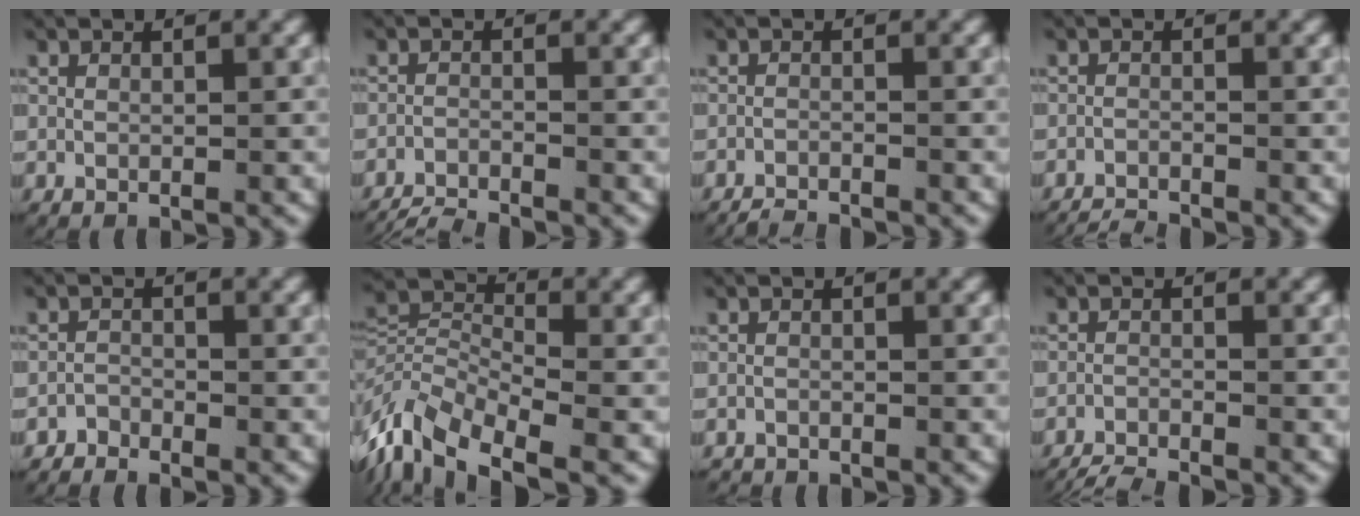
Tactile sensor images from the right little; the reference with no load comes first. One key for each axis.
{"total": 4.4, "fx": -4.3, "fy": 1.1, "fz": 0.6, "tx": -0.016, "ty": -0.017, "tz": -0.068}
{"total": 2.8, "fx": -2.7, "fy": 0.5, "fz": 0.2, "tx": -0.006, "ty": -0.011, "tz": -0.044}
{"total": 3.2, "fx": -3.1, "fy": 0.7, "fz": 0.3, "tx": -0.010, "ty": -0.014, "tz": -0.050}
{"total": 1.6, "fx": -1.5, "fy": 0.6, "fz": -0.2, "tx": -0.002, "ty": -0.008, "tz": -0.030}
{"total": 9.4, "fx": -4.3, "fy": 6.7, "fz": 5.1, "tx": -0.124, "ty": -0.044, "tz": -0.063}
{"total": 1.1, "fx": -1.0, "fy": 0.2, "fz": -0.2, "tx": 0.001, "ty": -0.008, "tz": -0.017}
{"total": 5.1, "fx": -4.8, "fy": 1.3, "fz": 0.8, "tx": -0.017, "ty": -0.020, "tz": -0.075}